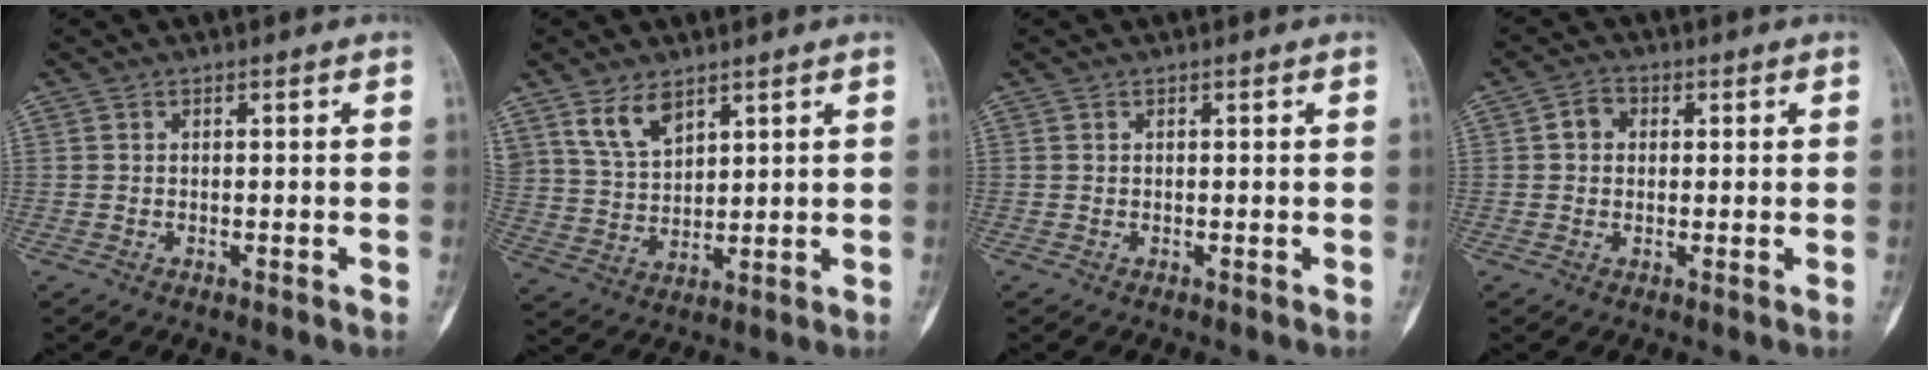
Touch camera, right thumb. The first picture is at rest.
{"total": 7.1, "force": [4.5, 4.0, 3.8], "torque": [-0.055, -0.023, 0.099]}
{"total": 0.0}
{"total": 3.4, "force": [0.5, 3.0, 1.6], "torque": [-0.009, 0.009, 0.001]}